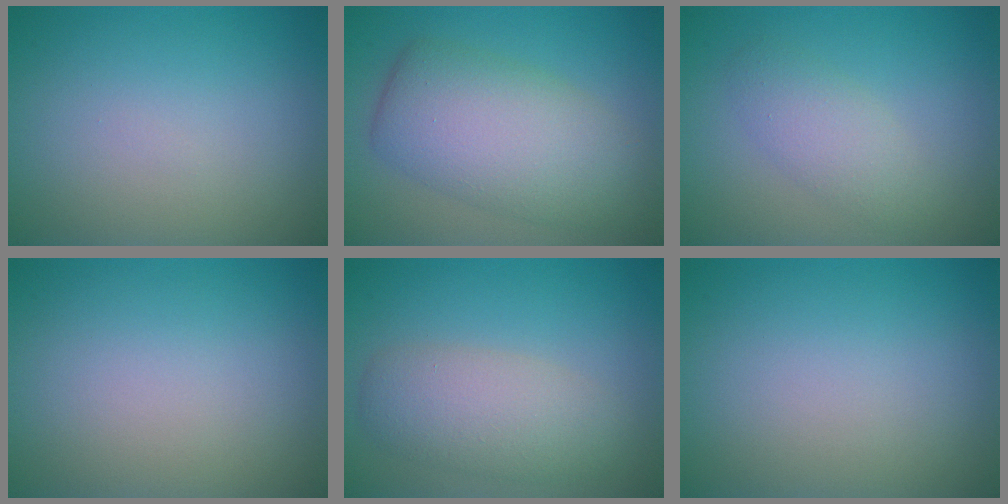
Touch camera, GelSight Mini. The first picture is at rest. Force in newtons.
{"total": 7.8, "press": 7.8, "slide": 0.2}
{"total": 2.7, "press": 2.7, "slide": 0.2}
{"total": 0.0}
{"total": 4.4, "press": 4.4, "slide": 0.2}
{"total": 0.0}